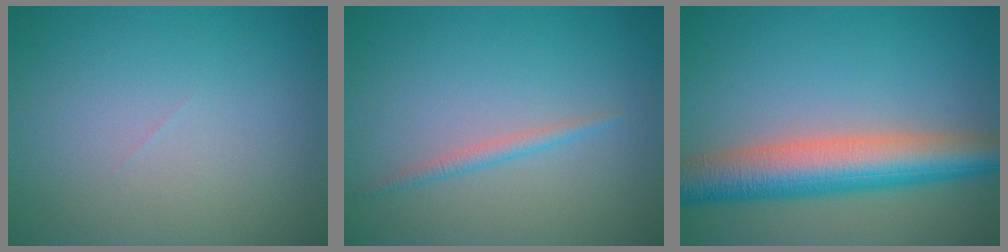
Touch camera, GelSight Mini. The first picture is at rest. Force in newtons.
{"total": 1.2, "press": 1.2, "slide": 0.0}
{"total": 8.0, "press": 8.0, "slide": 0.2}